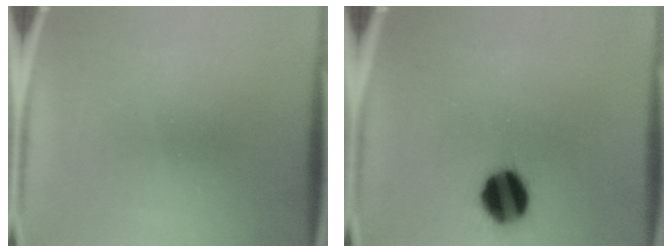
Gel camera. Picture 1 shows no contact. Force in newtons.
{"total": 11.7}